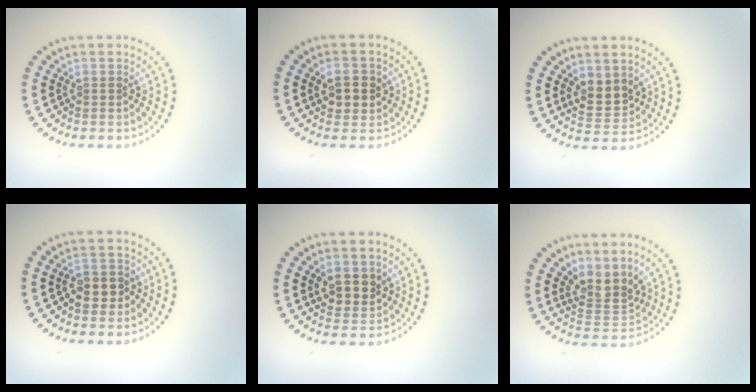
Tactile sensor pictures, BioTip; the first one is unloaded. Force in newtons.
{"total": 2.5, "press": 2.5, "slide": 0.5}
{"total": 2.9, "press": 2.7, "slide": 1.1}
{"total": 2.0, "press": 1.9, "slide": 0.4}
{"total": 2.7, "press": 2.5, "slide": 1.1}
{"total": 3.3, "press": 2.5, "slide": 2.1}